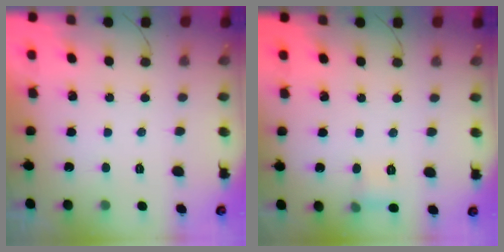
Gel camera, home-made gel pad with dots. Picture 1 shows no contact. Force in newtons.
{"total": 6.1, "press": 5.8, "slide": 2.1}